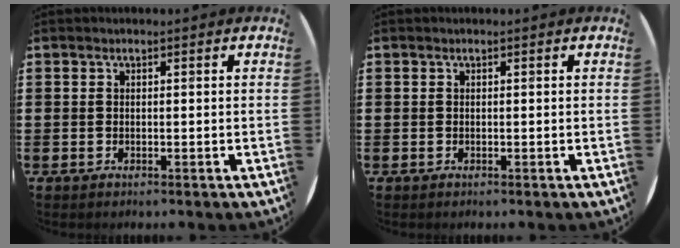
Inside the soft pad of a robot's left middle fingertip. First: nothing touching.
{"total": 0.0}